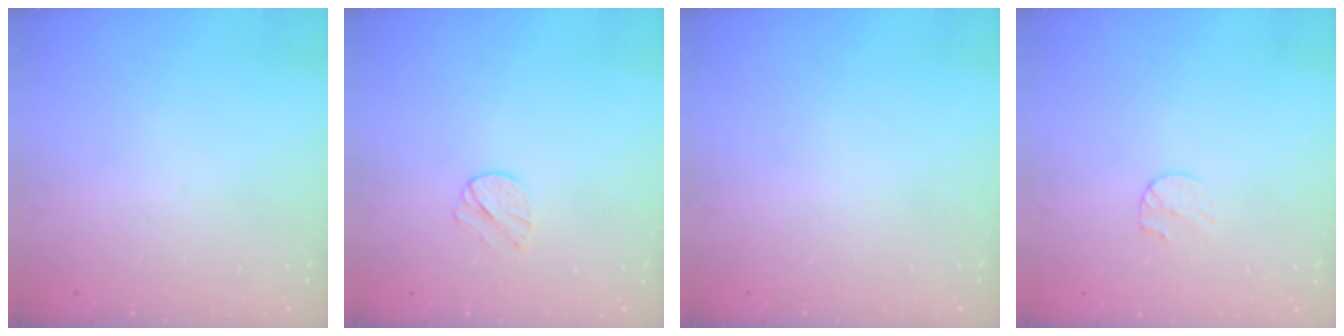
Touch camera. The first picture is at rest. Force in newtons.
{"total": 5.4, "press": 5.4, "slide": 0.7}
{"total": 0.0}
{"total": 6.5, "press": 6.4, "slide": 0.6}